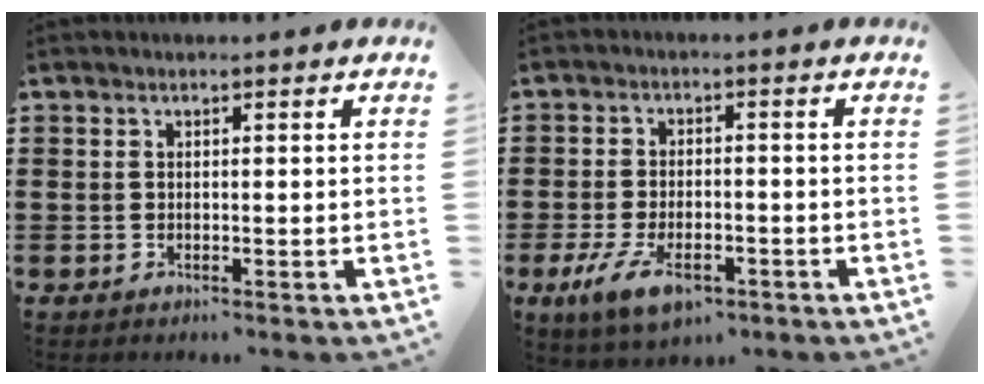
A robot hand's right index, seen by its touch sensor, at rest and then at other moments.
{"total": 6.5, "force": [-3.4, 2.8, 4.7], "torque": [-0.104, -0.002, -0.063]}